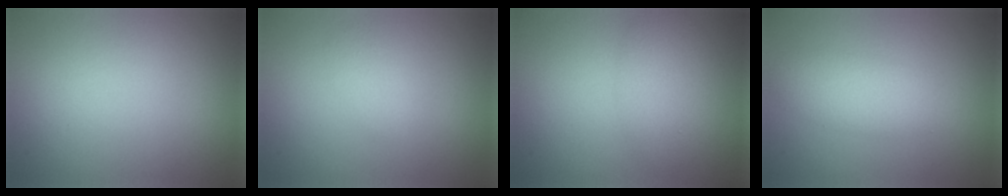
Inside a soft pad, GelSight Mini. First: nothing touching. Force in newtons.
{"total": 1.1, "press": 1.1, "slide": 0.1}
{"total": 2.8, "press": 2.8, "slide": 0.2}
{"total": 2.8, "press": 2.8, "slide": 0.1}